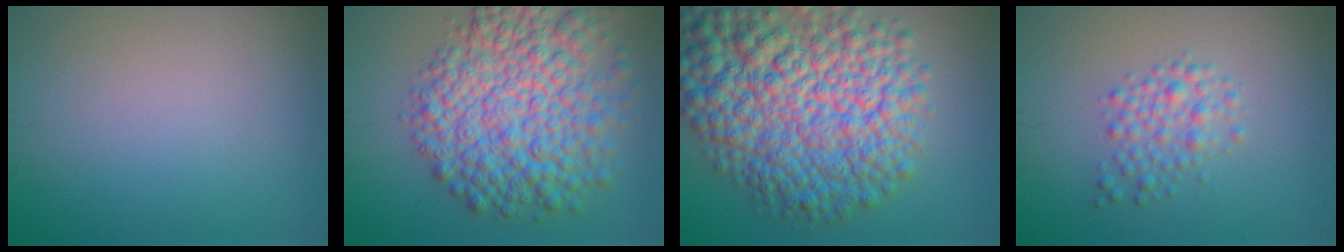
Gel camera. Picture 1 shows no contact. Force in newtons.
{"total": 10.8, "press": 10.8, "slide": 0.2}
{"total": 13.3, "press": 13.2, "slide": 0.4}
{"total": 2.6, "press": 2.6, "slide": 0.1}